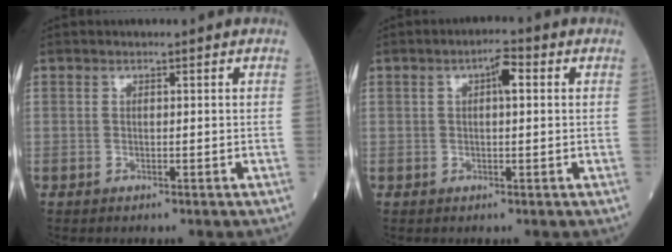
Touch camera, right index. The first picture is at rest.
{"total": 3.3, "force": [0.8, 0.9, 3.1], "torque": [-0.050, 0.014, 0.010]}